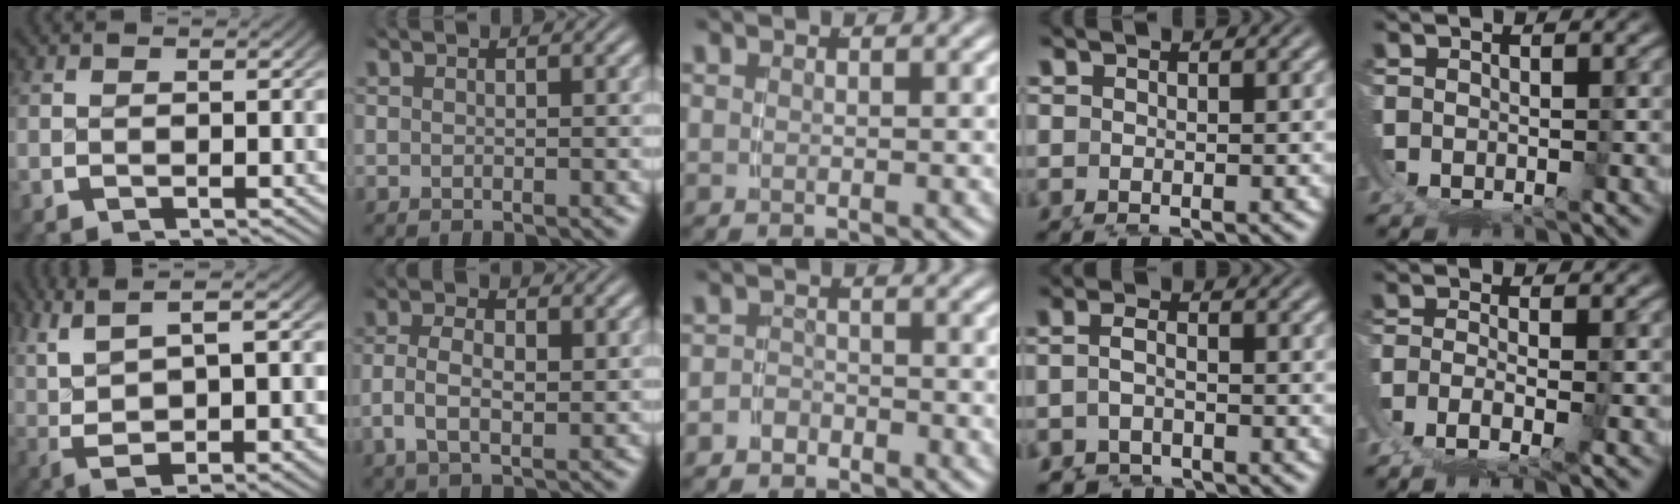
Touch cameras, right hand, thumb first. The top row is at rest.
{"thumb": {"total": 9.3, "force": [2.5, 4.5, 7.8], "torque": [-0.148, -0.007, 0.057]}, "index": {"total": 4.0, "force": [-0.1, 2.4, 3.2], "torque": [-0.074, -0.007, 0.003]}, "middle": {"total": 2.7, "force": [-2.4, 1.3, 0.0], "torque": [-0.001, -0.013, -0.037]}, "ring": {"total": 3.0, "force": [-1.4, 2.5, 1.0], "torque": [-0.023, -0.006, -0.027]}, "little": {"total": 2.2, "force": [-0.9, -1.0, 1.7], "torque": [-0.038, -0.014, -0.005]}}